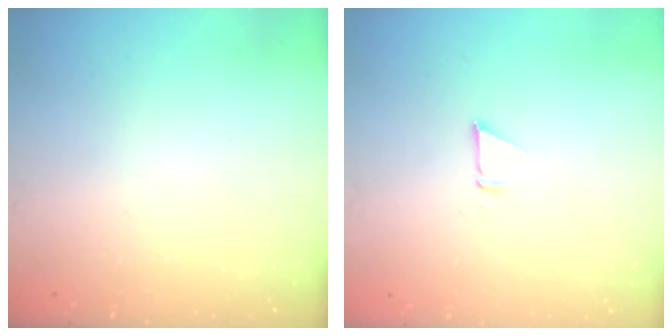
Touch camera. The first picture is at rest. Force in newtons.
{"total": 1.9, "press": 1.9, "slide": 0.0}